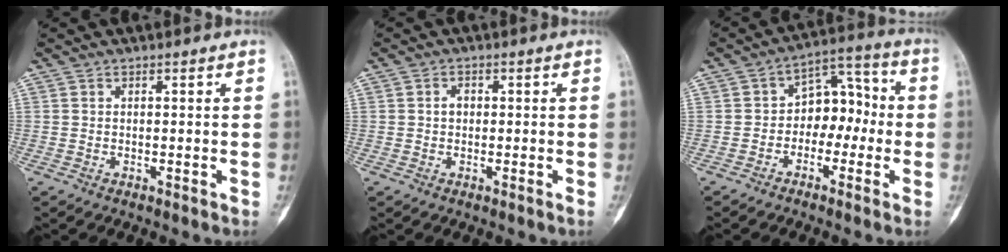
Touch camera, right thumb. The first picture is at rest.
{"total": 1.4, "force": [0.1, 1.0, 0.9], "torque": [-0.010, 0.003, -0.001]}
{"total": 9.1, "force": [-1.6, 6.3, 6.4], "torque": [-0.051, 0.042, -0.043]}